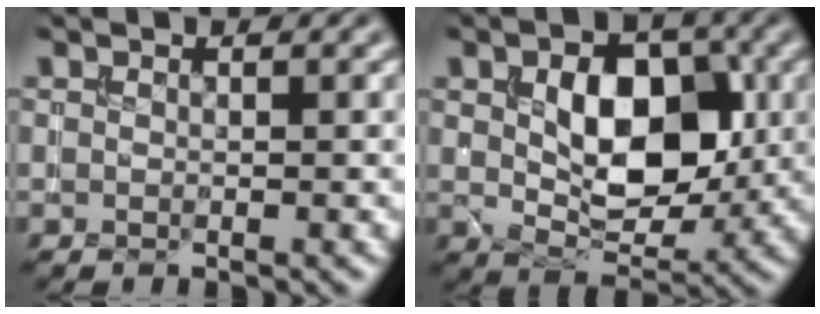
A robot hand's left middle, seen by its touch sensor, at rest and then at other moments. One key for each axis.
{"total": 7.3, "fx": 1.0, "fy": 4.4, "fz": 5.7, "tx": -0.092, "ty": -0.006, "tz": 0.020}